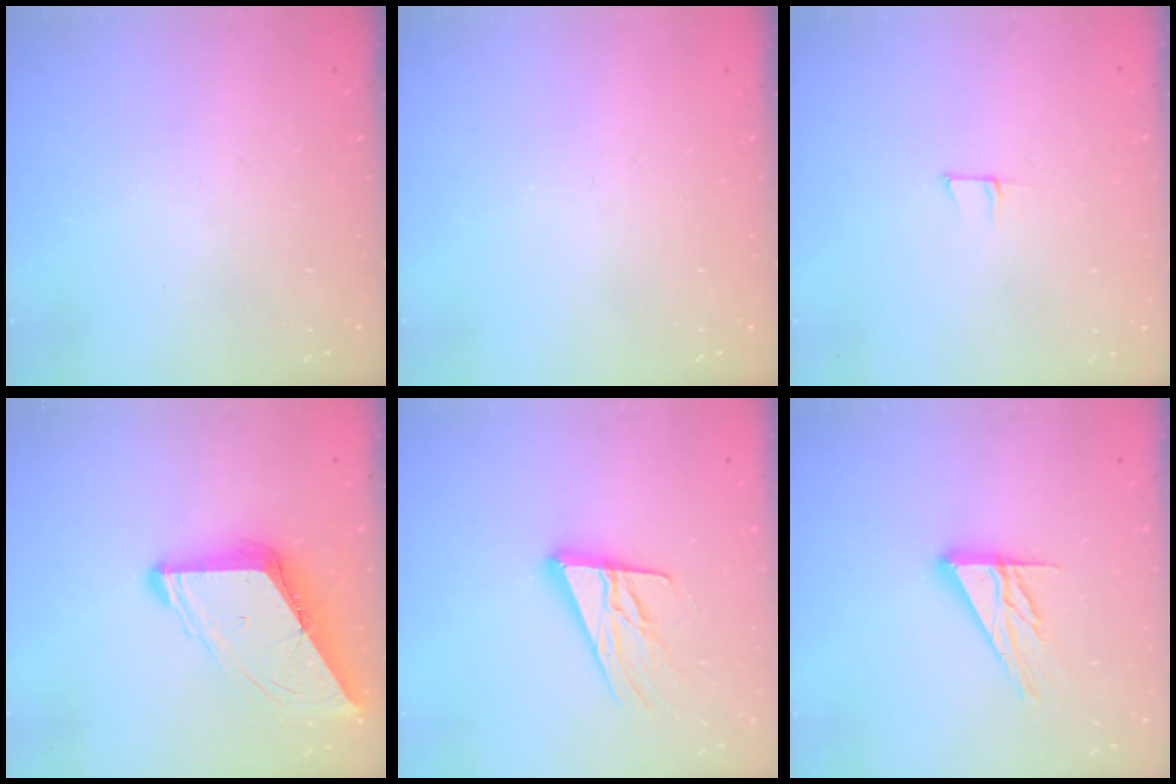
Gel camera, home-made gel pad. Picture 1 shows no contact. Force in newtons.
{"total": 0.0}
{"total": 5.5, "press": 5.4, "slide": 0.8}
{"total": 10.6, "press": 10.5, "slide": 1.3}
{"total": 17.0, "press": 16.5, "slide": 4.2}
{"total": 12.3, "press": 12.3, "slide": 1.2}